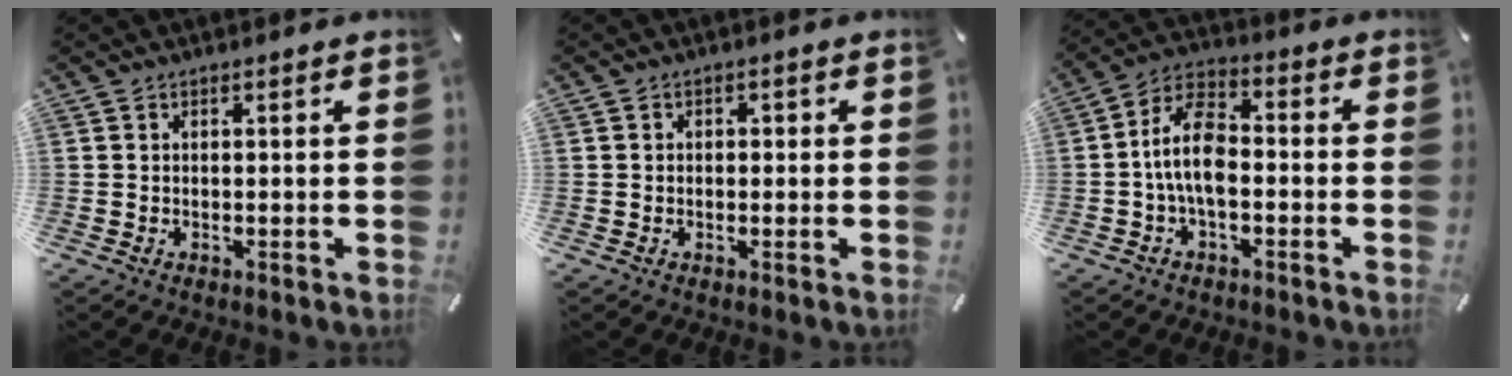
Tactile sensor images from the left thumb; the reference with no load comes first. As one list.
[{"total": 1.2, "force": [-0.2, 1.1, 0.5], "torque": [-0.011, 0.005, -0.006]}, {"total": 10.5, "force": [-2.2, 5.4, 8.8], "torque": [-0.178, 0.016, -0.040]}]